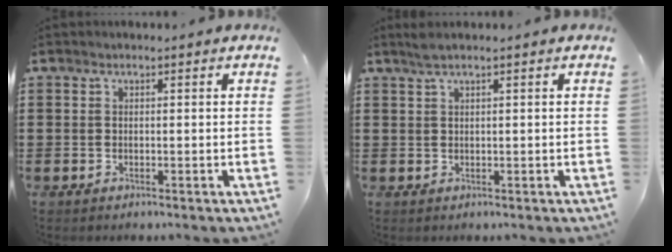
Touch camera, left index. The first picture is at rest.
{"total": 1.6, "force": [0.9, 0.0, 1.3], "torque": [-0.026, -0.002, 0.017]}